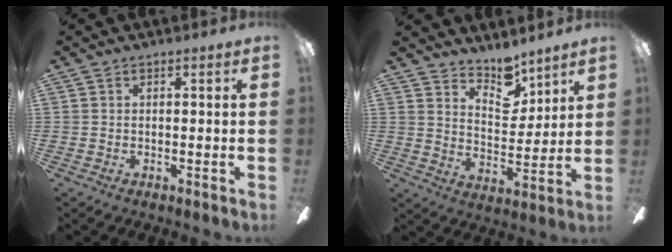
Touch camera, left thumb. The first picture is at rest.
{"total": 9.4, "force": [7.9, 4.0, 3.2], "torque": [-0.043, -0.056, 0.145]}